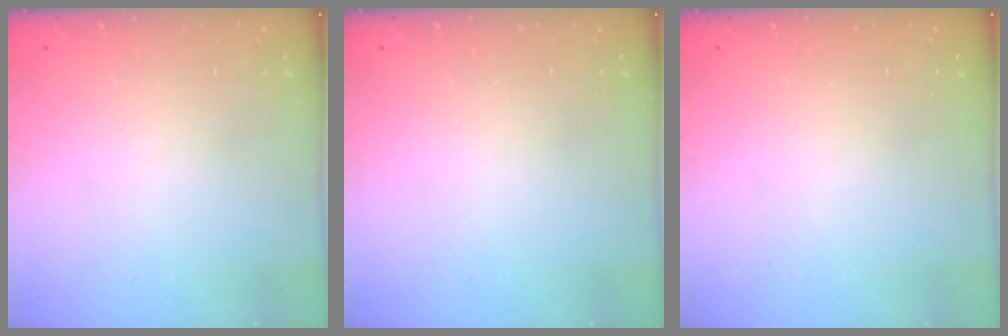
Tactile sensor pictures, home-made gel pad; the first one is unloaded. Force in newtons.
{"total": 0.0}
{"total": 0.0}